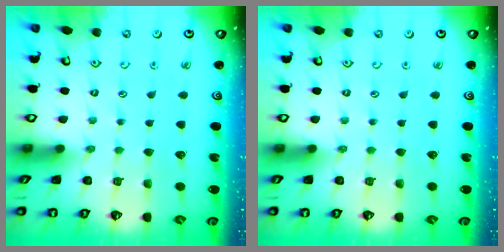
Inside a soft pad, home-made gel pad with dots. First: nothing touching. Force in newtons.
{"total": 0.0}